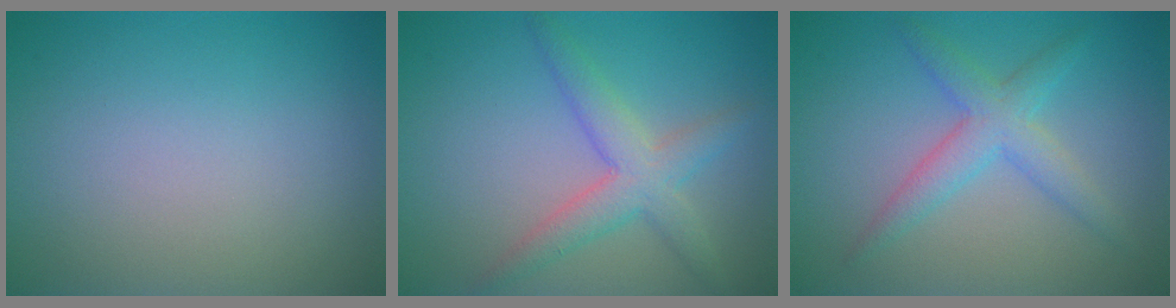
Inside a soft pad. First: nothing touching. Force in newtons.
{"total": 3.8, "press": 3.8, "slide": 0.1}
{"total": 3.5, "press": 3.5, "slide": 0.1}